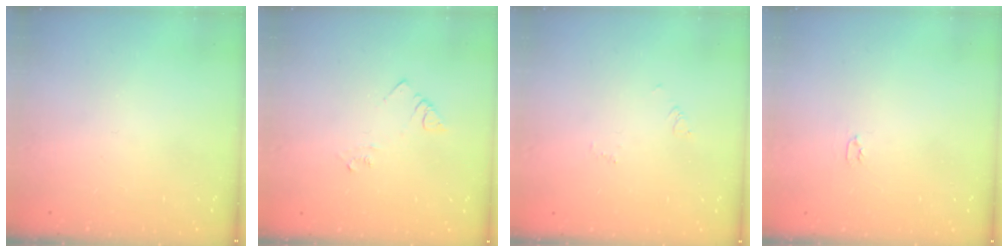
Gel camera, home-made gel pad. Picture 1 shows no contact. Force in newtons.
{"total": 4.1, "press": 4.1, "slide": 0.4}
{"total": 2.7, "press": 2.7, "slide": 0.2}
{"total": 2.0, "press": 2.0, "slide": 0.3}